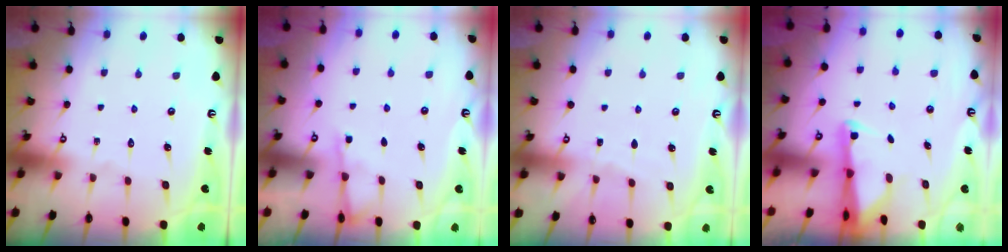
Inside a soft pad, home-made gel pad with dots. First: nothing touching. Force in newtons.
{"total": 3.2, "press": 3.2, "slide": 0.4}
{"total": 2.2, "press": 2.1, "slide": 0.4}
{"total": 2.3, "press": 2.3, "slide": 0.5}